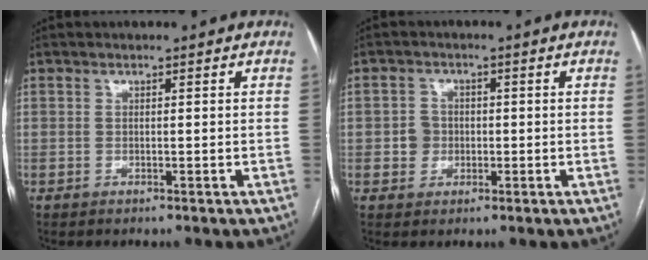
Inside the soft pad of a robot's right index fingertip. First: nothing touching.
{"total": 3.1, "force": [-0.4, 3.0, 0.8], "torque": [-0.008, 0.011, -0.003]}